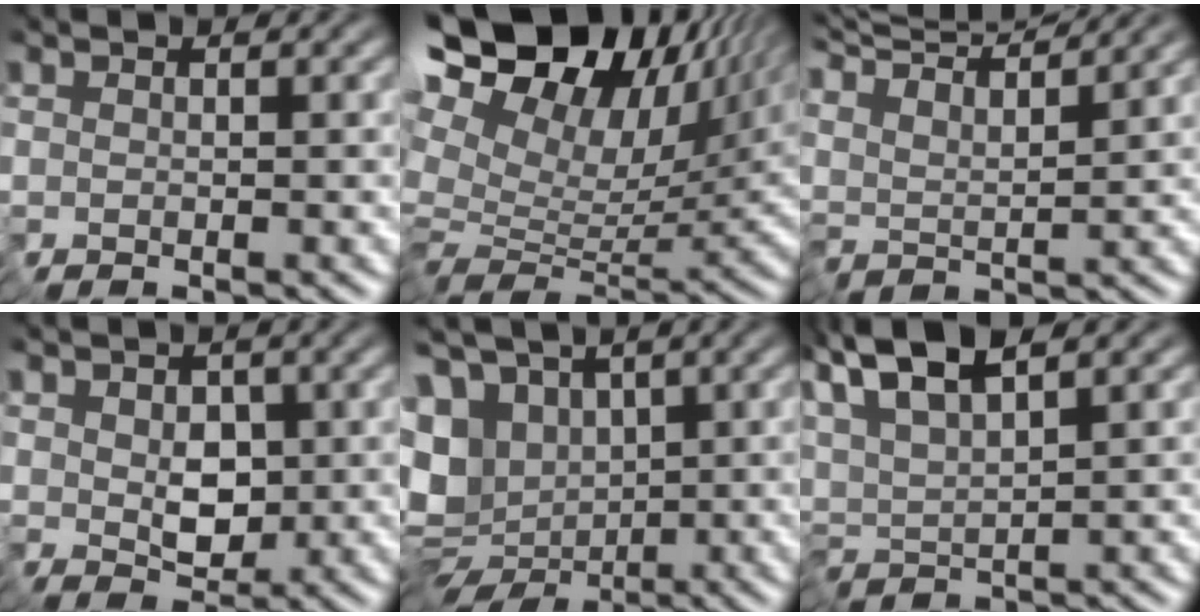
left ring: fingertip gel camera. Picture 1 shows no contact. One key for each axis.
{"total": 16.6, "fx": 8.7, "fy": 9.0, "fz": 10.8, "tx": -0.212, "ty": 0.043, "tz": 0.152}
{"total": 8.0, "fx": 7.6, "fy": 0.3, "fz": 2.4, "tx": -0.071, "ty": 0.020, "tz": 0.128}
{"total": 3.9, "fx": 0.9, "fy": 2.5, "fz": 2.9, "tx": -0.050, "ty": -0.005, "tz": 0.021}
{"total": 15.6, "fx": -1.3, "fy": 12.9, "fz": 8.7, "tx": -0.194, "ty": -0.013, "tz": -0.017}
{"total": 6.7, "fx": 4.6, "fy": 1.4, "fz": 4.7, "tx": -0.115, "ty": 0.022, "tz": 0.088}